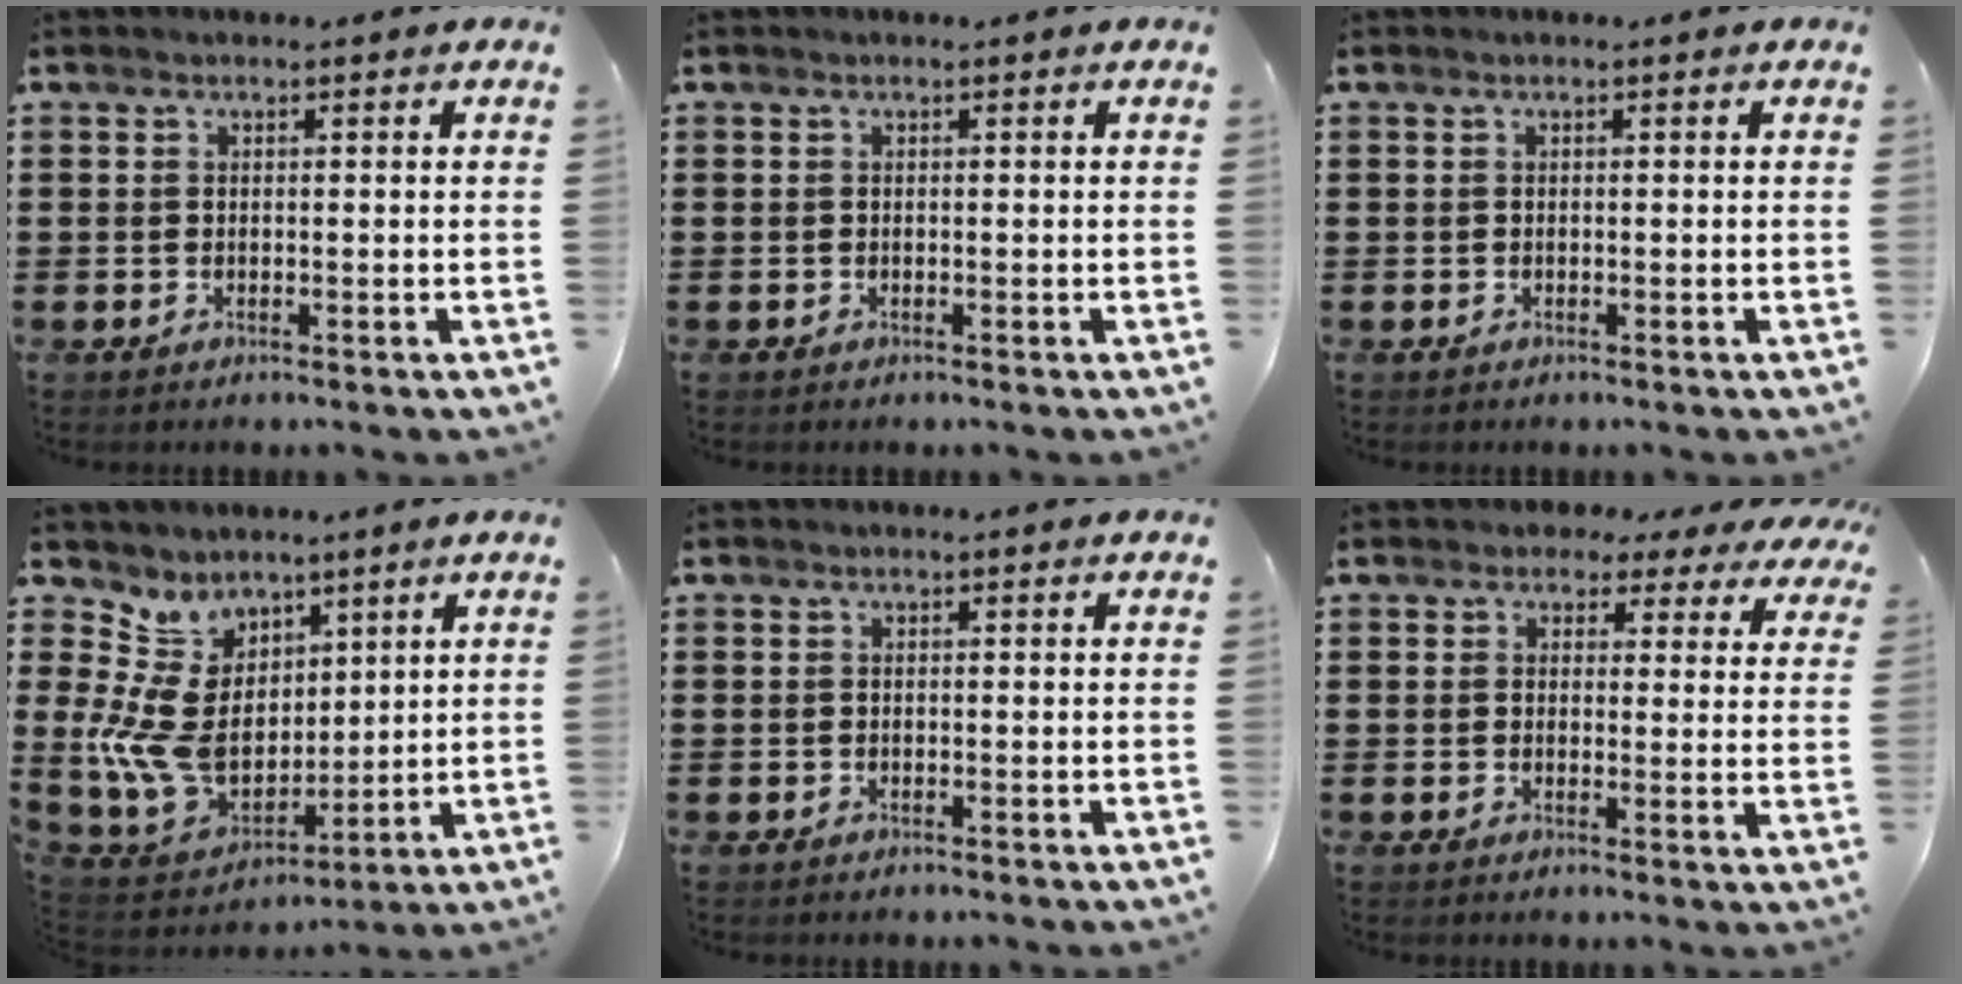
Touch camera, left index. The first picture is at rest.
{"total": 0.0}
{"total": 0.0}
{"total": 11.2, "force": [2.1, 8.9, 6.5], "torque": [-0.200, -0.024, 0.044]}
{"total": 0.0}
{"total": 2.8, "force": [2.2, 1.6, 0.6], "torque": [-0.019, -0.005, 0.037]}